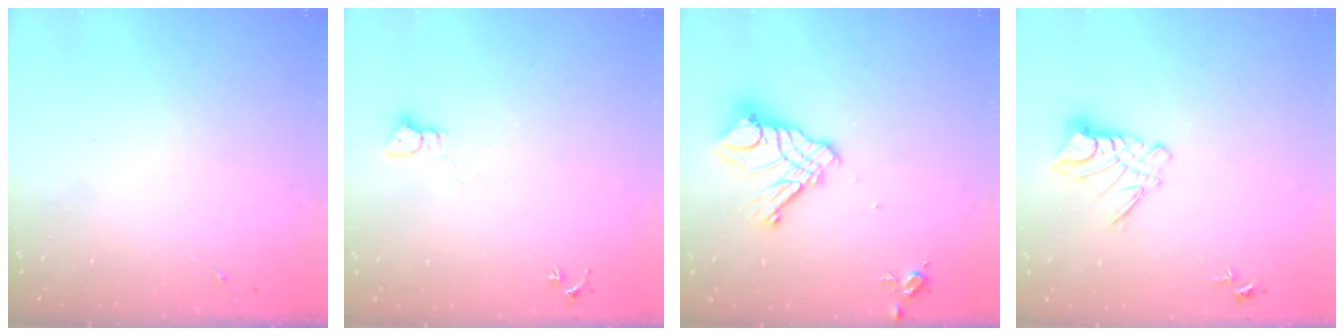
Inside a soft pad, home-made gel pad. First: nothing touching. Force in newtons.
{"total": 3.1, "press": 3.1, "slide": 0.1}
{"total": 14.6, "press": 14.6, "slide": 1.5}
{"total": 9.7, "press": 9.7, "slide": 0.9}